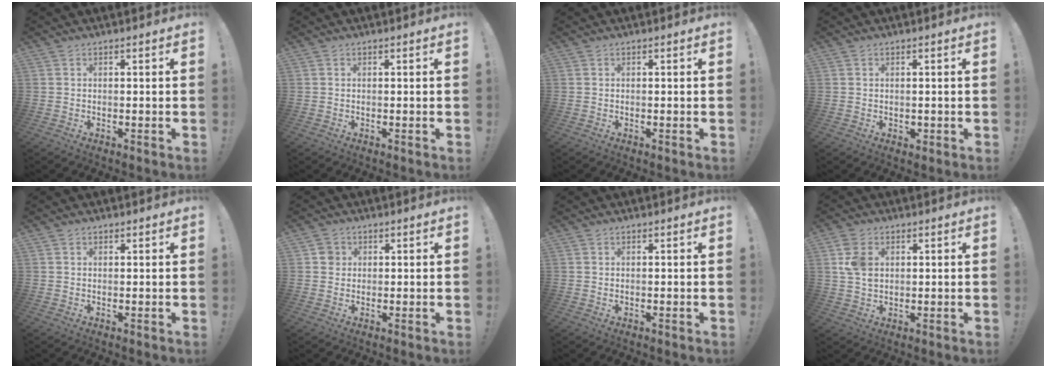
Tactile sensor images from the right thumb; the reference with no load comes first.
{"total": 0.0}
{"total": 0.0}
{"total": 0.9, "force": [0.1, 0.9, 0.3], "torque": [0.000, 0.000, 0.001]}
{"total": 0.6, "force": [0.4, 0.4, 0.1], "torque": [0.002, -0.001, 0.008]}
{"total": 3.1, "force": [0.6, 2.9, 0.9], "torque": [-0.010, 0.004, 0.011]}
{"total": 0.0}
{"total": 6.8, "force": [1.8, 4.8, 4.4], "torque": [-0.076, 0.004, 0.035]}